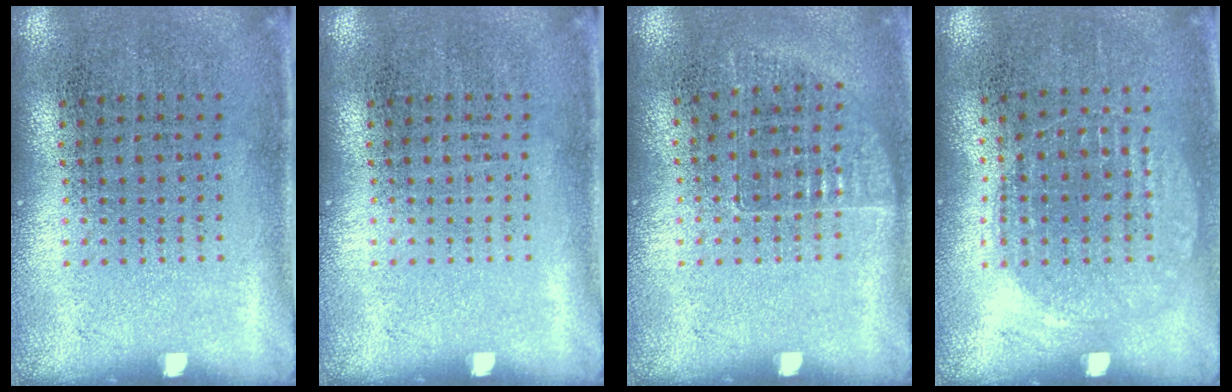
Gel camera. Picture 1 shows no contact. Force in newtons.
{"total": 0.0}
{"total": 0.7, "press": 0.7, "slide": 0.1}
{"total": 0.9, "press": 0.8, "slide": 0.3}